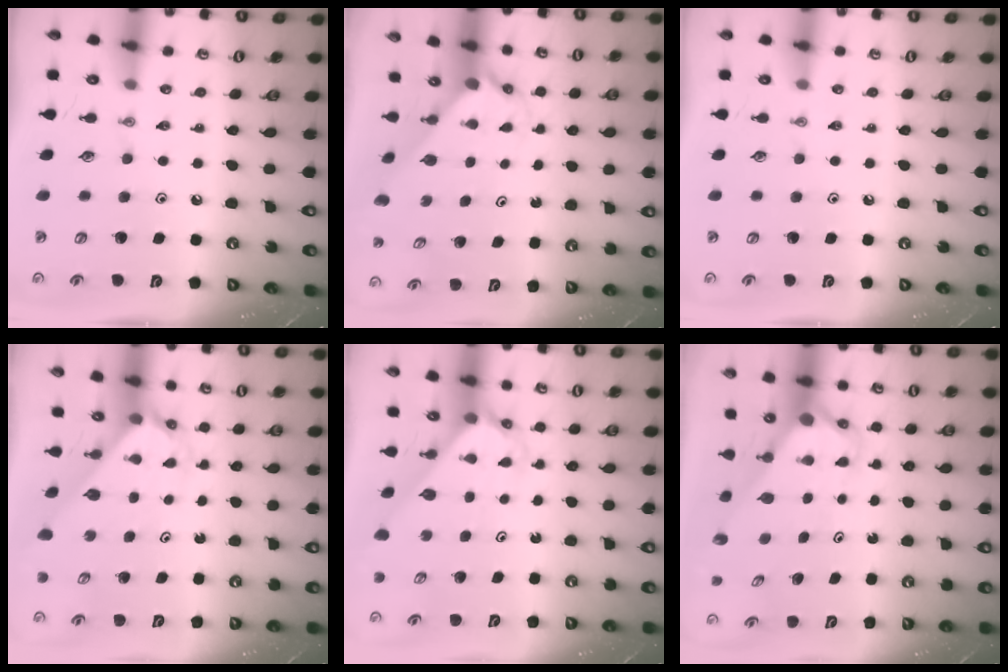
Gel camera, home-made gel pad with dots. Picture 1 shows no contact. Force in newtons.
{"total": 1.7, "press": 1.7, "slide": 0.2}
{"total": 0.0}
{"total": 2.3, "press": 2.3, "slide": 0.2}
{"total": 2.6, "press": 2.6, "slide": 0.2}
{"total": 3.3, "press": 3.3, "slide": 0.2}